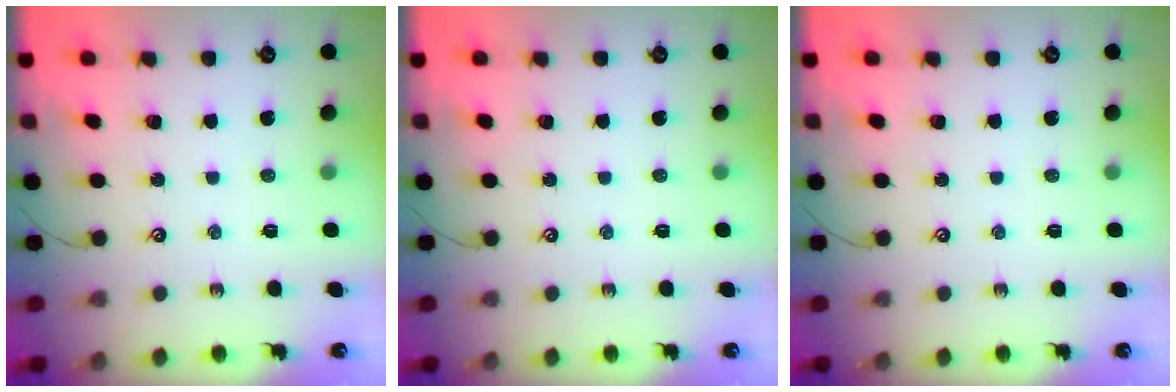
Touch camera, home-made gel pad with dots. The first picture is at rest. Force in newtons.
{"total": 0.0}
{"total": 0.0}